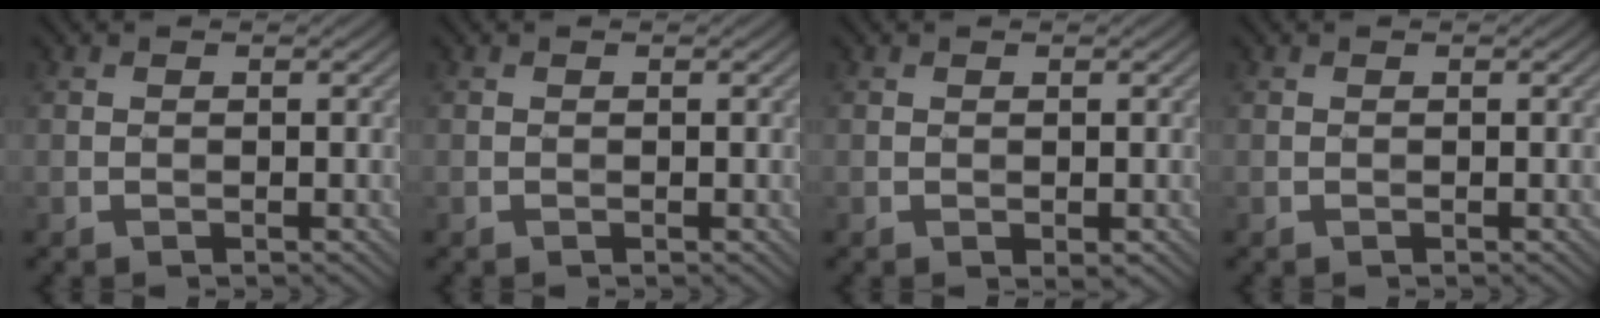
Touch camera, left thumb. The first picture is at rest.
{"total": 0.0}
{"total": 0.6, "force": [0.0, 0.3, 0.5], "torque": [-0.009, -0.001, 0.001]}
{"total": 0.0}